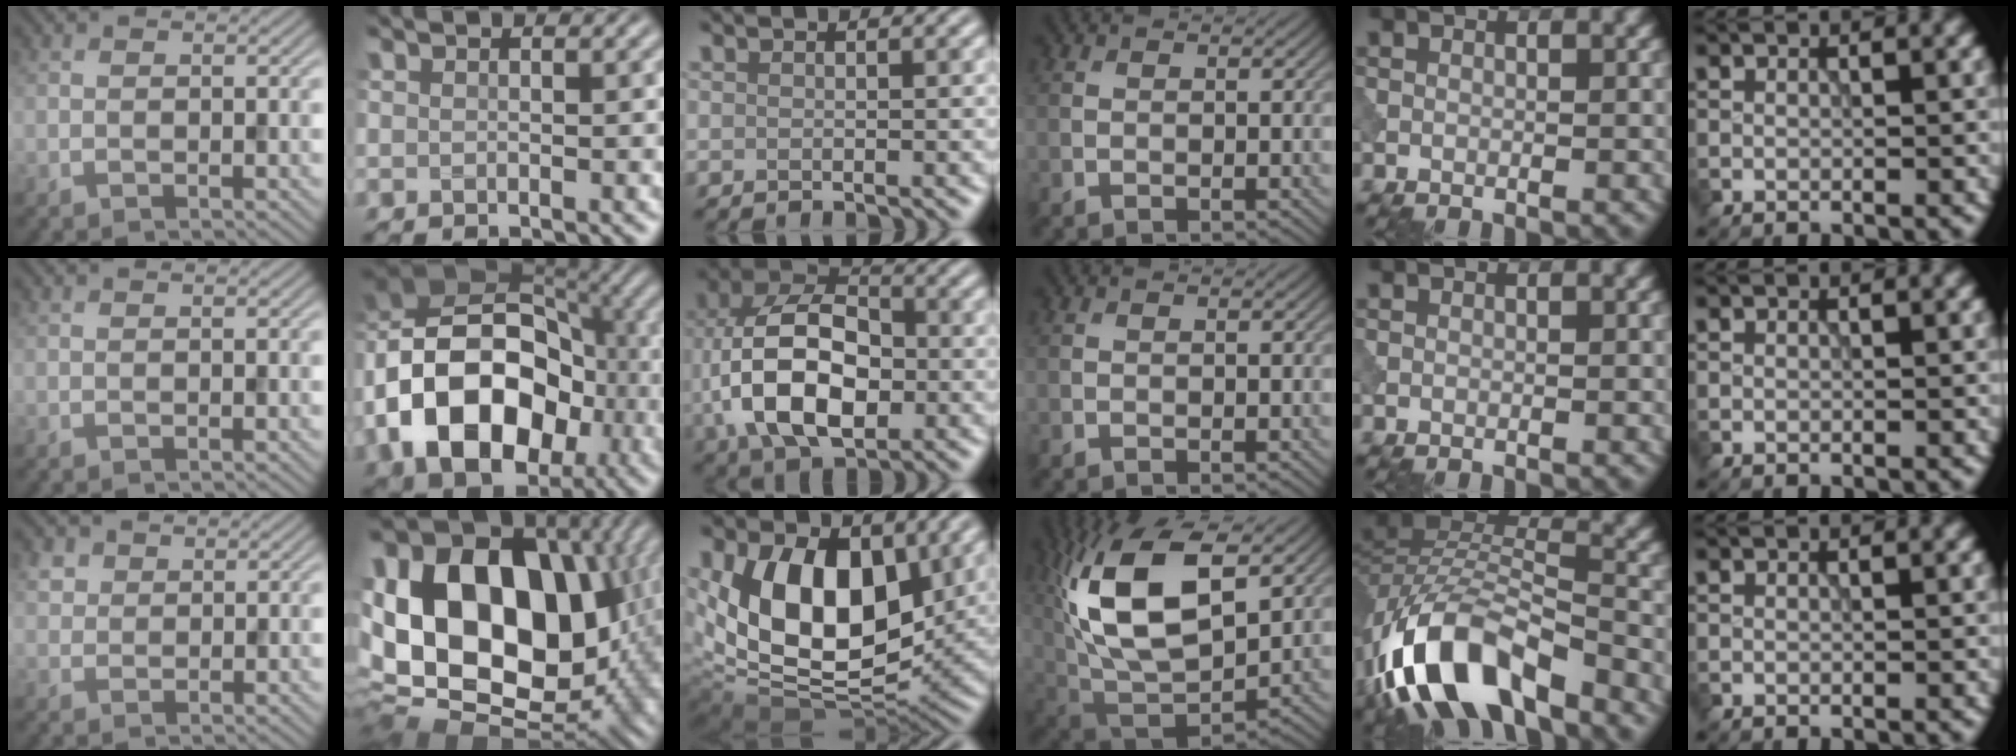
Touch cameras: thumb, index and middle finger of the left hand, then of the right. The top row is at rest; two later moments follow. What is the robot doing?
{"motion": "insert", "object": "peg toy"}